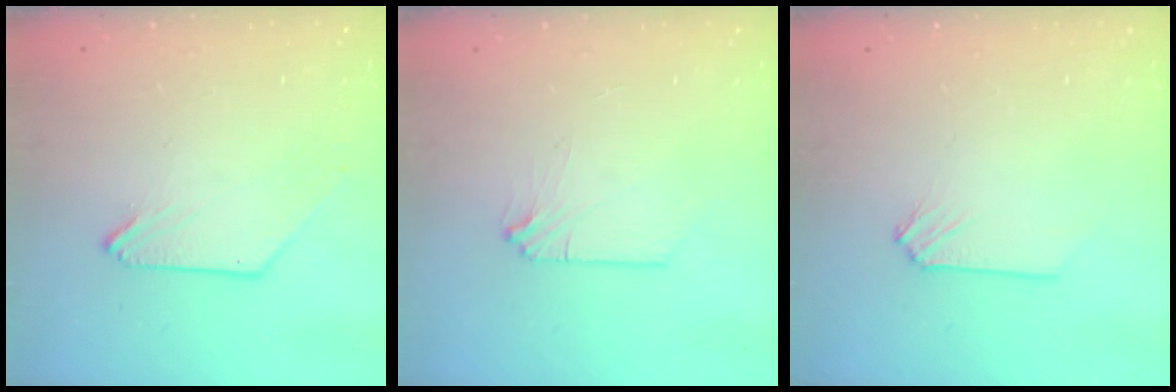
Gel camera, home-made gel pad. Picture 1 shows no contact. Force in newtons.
{"total": 0.0}
{"total": 0.0}